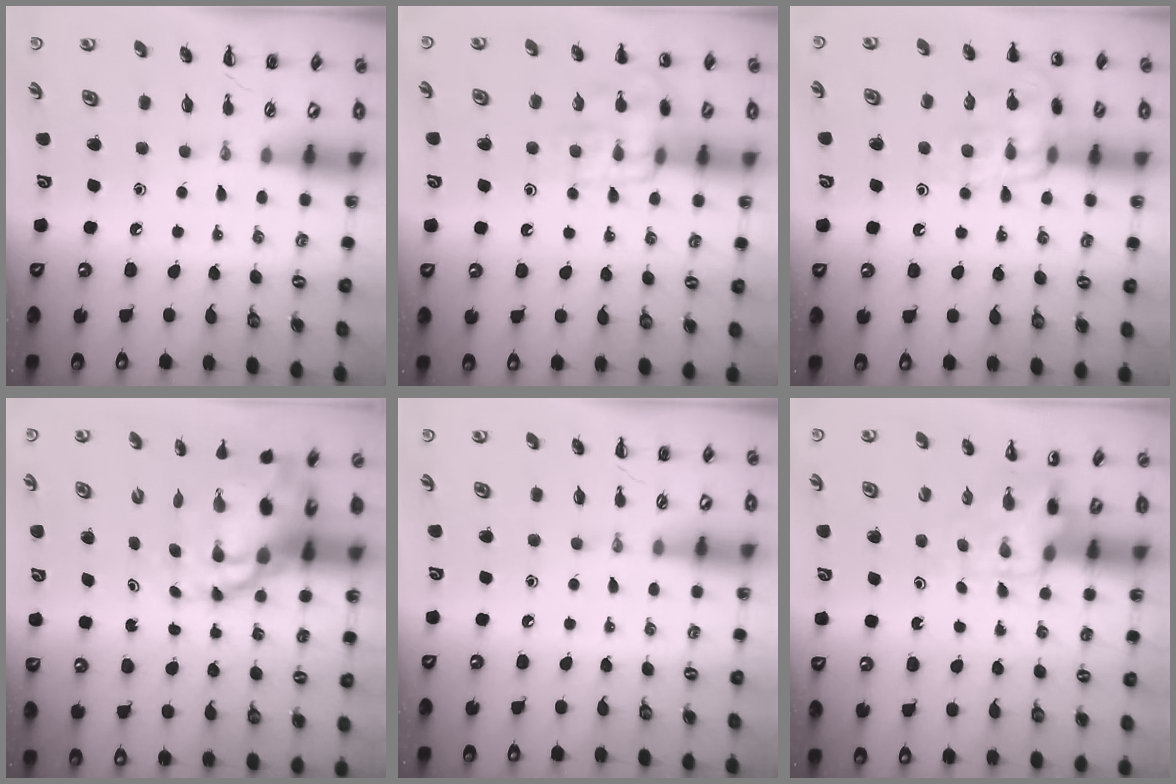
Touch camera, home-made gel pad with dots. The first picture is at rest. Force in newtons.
{"total": 14.4, "press": 14.3, "slide": 1.4}
{"total": 13.6, "press": 13.5, "slide": 1.4}
{"total": 12.1, "press": 11.6, "slide": 3.3}
{"total": 0.0}
{"total": 4.6, "press": 4.5, "slide": 1.0}